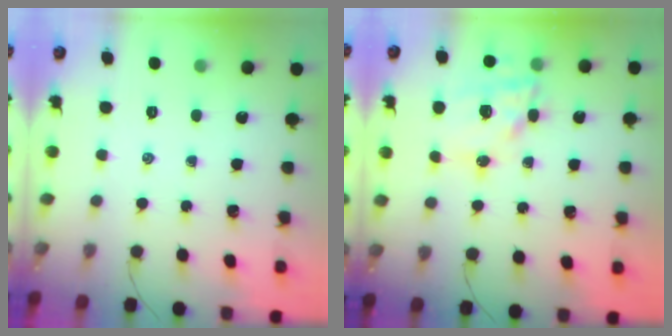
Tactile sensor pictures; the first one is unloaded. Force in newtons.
{"total": 16.1, "press": 15.6, "slide": 3.6}